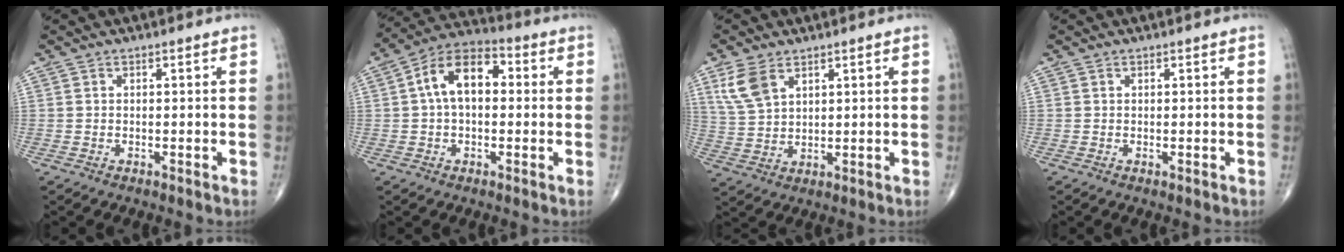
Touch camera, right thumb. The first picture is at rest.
{"total": 11.4, "force": [1.4, 6.8, 9.0], "torque": [-0.144, 0.036, 0.012]}
{"total": 6.9, "force": [3.7, 3.9, 4.2], "torque": [-0.081, -0.010, 0.085]}
{"total": 0.0}